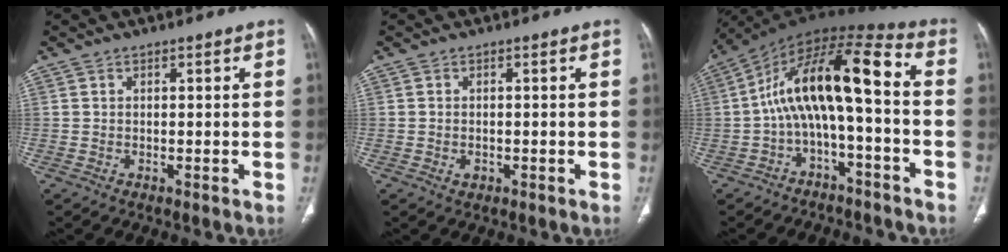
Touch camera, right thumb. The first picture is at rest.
{"total": 1.4, "force": [-0.4, 1.1, 0.8], "torque": [-0.011, 0.004, -0.004]}
{"total": 15.2, "force": [-2.0, 5.4, 14.1], "torque": [-0.249, 0.089, -0.039]}